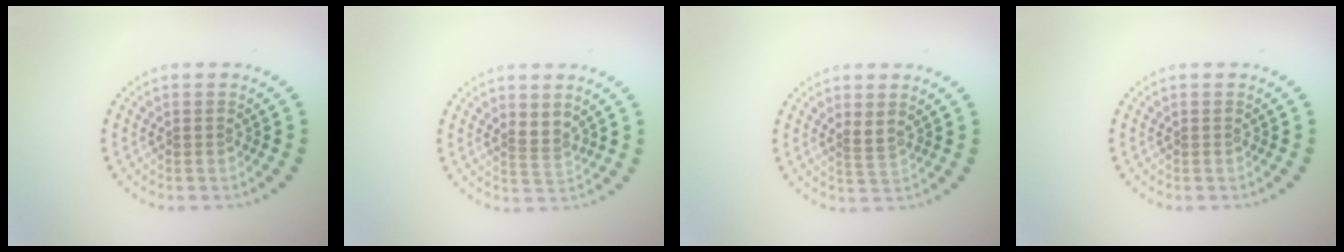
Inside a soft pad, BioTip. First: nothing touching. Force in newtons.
{"total": 1.6, "press": 1.0, "slide": 1.2}
{"total": 1.1, "press": 0.8, "slide": 0.7}
{"total": 0.0}